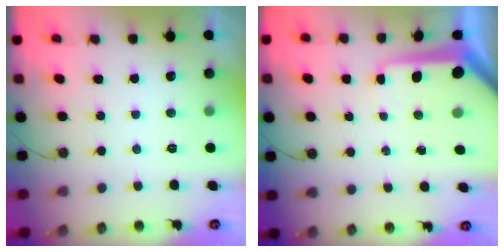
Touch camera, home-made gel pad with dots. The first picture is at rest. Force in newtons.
{"total": 10.9, "press": 10.8, "slide": 1.1}